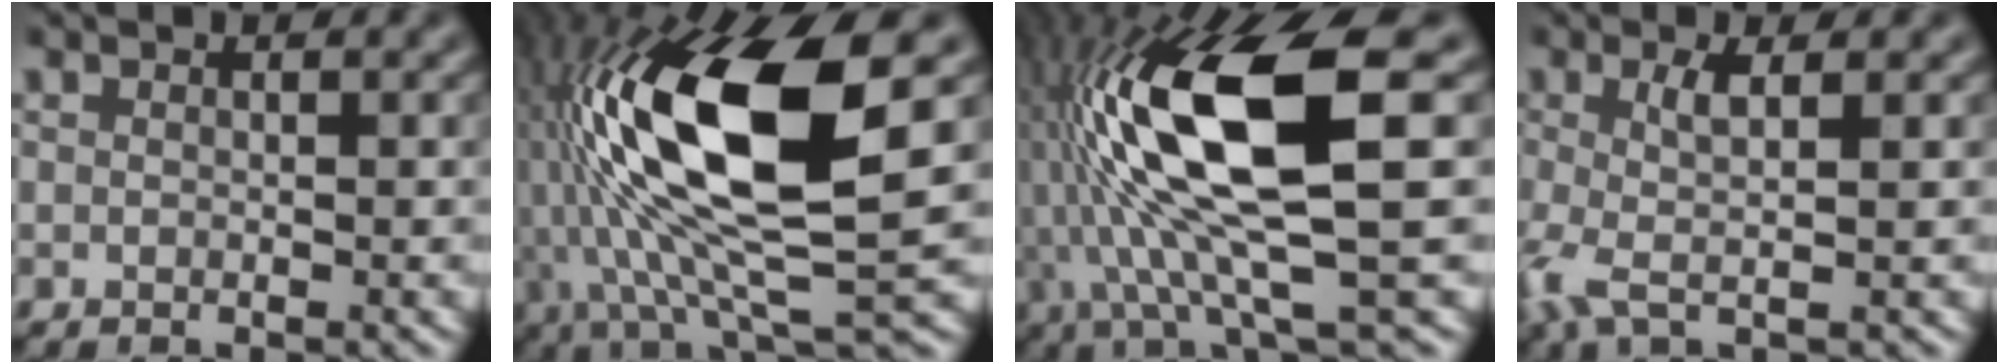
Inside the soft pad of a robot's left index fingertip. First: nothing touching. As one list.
[{"total": 14.6, "force": [1.2, 4.8, 13.8], "torque": [-0.262, 0.004, 0.017]}, {"total": 13.2, "force": [0.7, 3.5, 12.7], "torque": [-0.252, 0.006, 0.015]}, {"total": 3.8, "force": [-0.3, 0.8, 3.7], "torque": [-0.096, -0.003, -0.010]}]